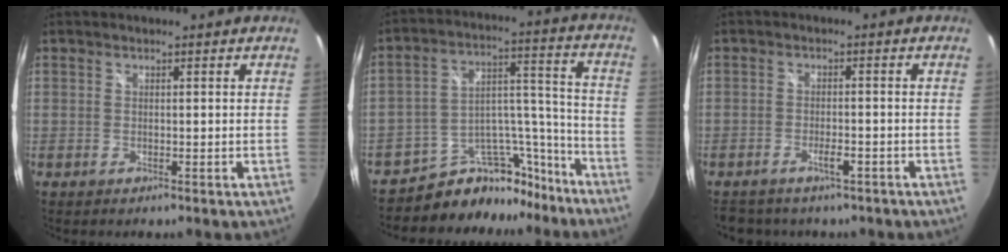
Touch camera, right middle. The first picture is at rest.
{"total": 15.3, "force": [-13.0, 7.4, 3.4], "torque": [-0.047, 0.078, -0.190]}
{"total": 6.8, "force": [-5.3, 3.1, 3.0], "torque": [-0.065, -0.002, -0.071]}